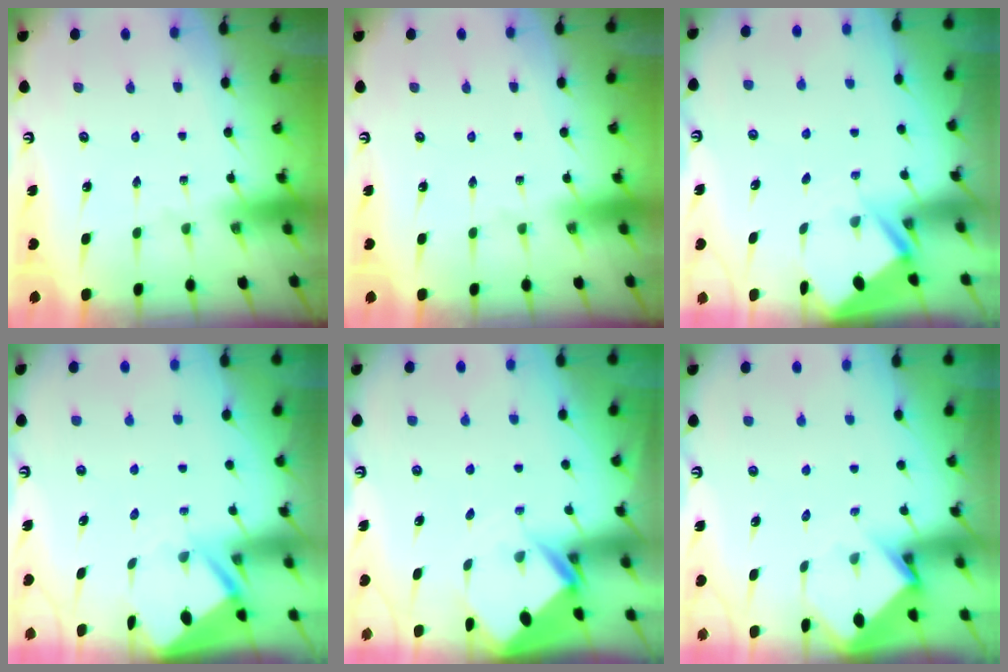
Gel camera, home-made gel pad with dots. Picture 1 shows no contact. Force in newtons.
{"total": 0.0}
{"total": 2.8, "press": 2.8, "slide": 0.3}
{"total": 3.3, "press": 3.3, "slide": 0.3}
{"total": 3.9, "press": 3.9, "slide": 0.3}
{"total": 3.6, "press": 3.6, "slide": 0.2}